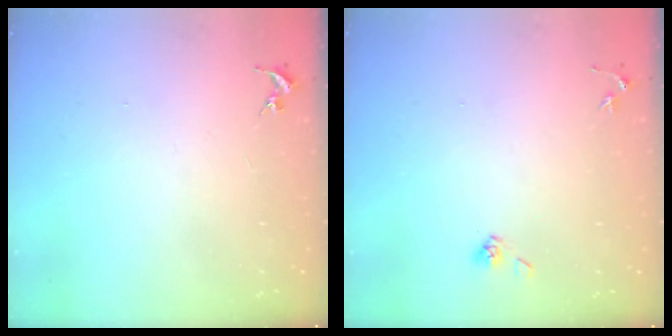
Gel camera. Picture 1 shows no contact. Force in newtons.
{"total": 3.8, "press": 3.4, "slide": 1.7}